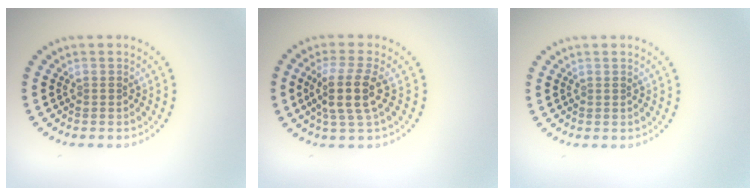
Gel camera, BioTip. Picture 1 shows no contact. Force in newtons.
{"total": 3.9, "press": 3.2, "slide": 2.1}
{"total": 0.0}